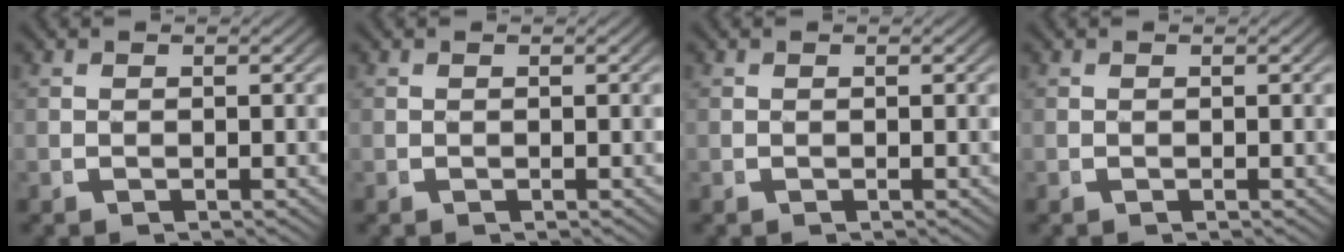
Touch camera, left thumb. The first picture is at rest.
{"total": 0.0}
{"total": 0.0}
{"total": 0.0}